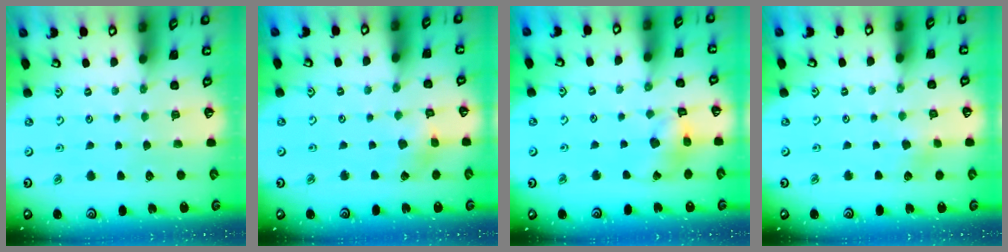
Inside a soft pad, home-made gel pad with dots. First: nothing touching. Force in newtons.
{"total": 2.5, "press": 2.5, "slide": 0.3}
{"total": 9.4, "press": 9.3, "slide": 1.1}
{"total": 3.1, "press": 3.1, "slide": 0.4}